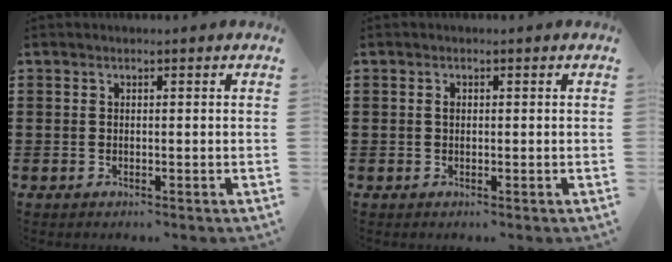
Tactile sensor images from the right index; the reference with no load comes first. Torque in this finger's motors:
{"motor_torque": [0.50, 0.86, 0.04, 0.00]}